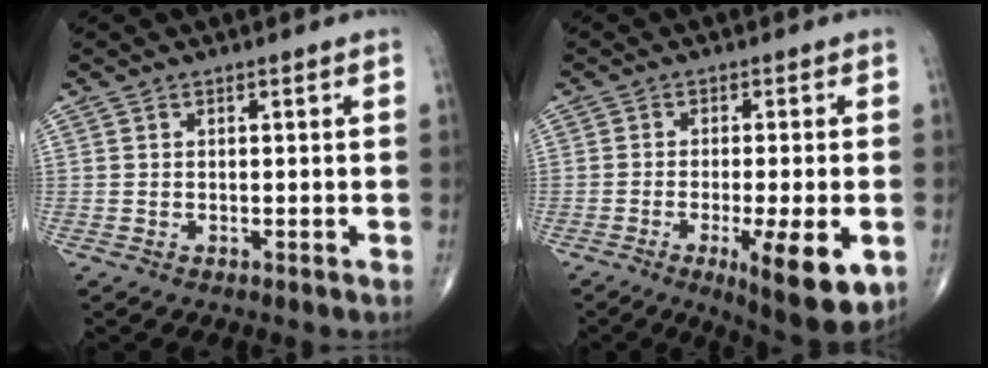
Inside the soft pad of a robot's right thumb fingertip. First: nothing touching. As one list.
[{"total": 11.8, "force": [-3.9, 2.8, 10.8], "torque": [-0.153, -0.016, -0.050]}]